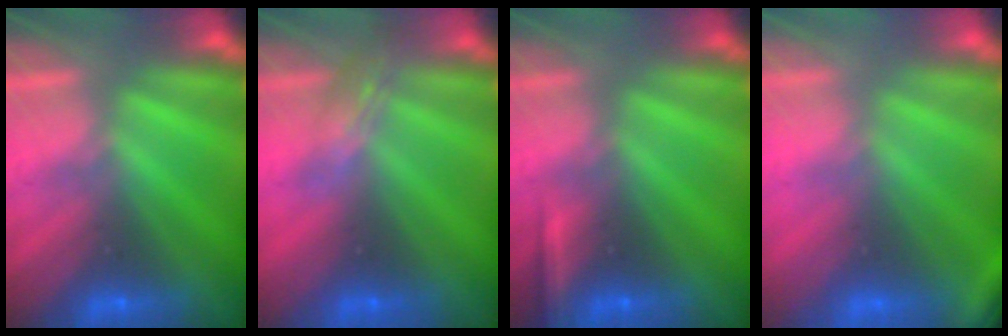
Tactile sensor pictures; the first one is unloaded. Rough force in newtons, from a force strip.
{"total": 2.4}
{"total": 2.3}
{"total": 3.6}